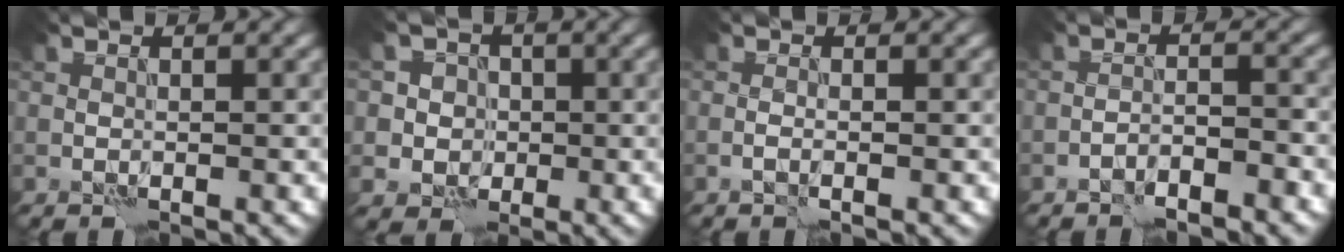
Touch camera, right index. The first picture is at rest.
{"total": 4.1, "force": [0.2, 4.0, 0.8], "torque": [0.012, 0.021, -0.013]}
{"total": 0.5, "force": [-0.3, -0.3, 0.4], "torque": [-0.005, 0.001, -0.008]}
{"total": 2.4, "force": [-2.1, 0.1, 1.1], "torque": [-0.012, 0.009, -0.038]}